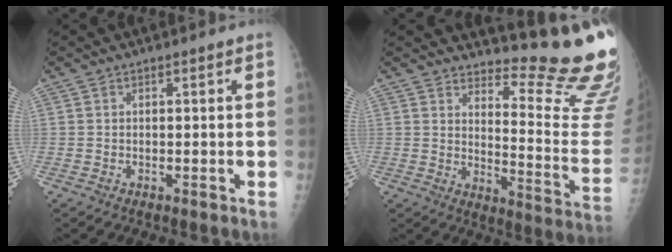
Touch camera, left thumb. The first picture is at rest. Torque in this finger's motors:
{"motor_torque": [0.37, -0.03, 0.10, -0.21, 0.01]}